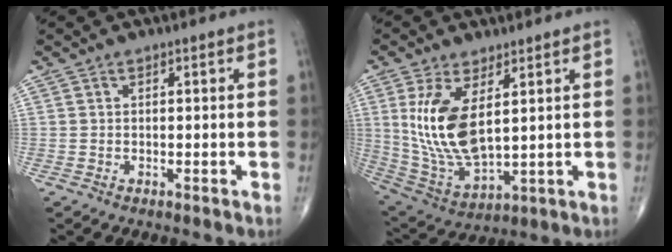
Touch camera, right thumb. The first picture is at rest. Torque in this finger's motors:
{"motor_torque": [-0.58, 1.25, 1.23, 0.38, 0.17]}